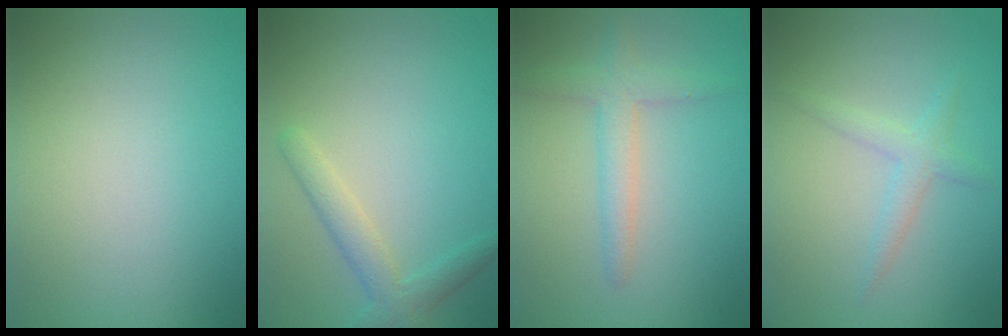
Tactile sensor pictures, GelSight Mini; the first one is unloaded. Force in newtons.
{"total": 2.7, "press": 2.7, "slide": 0.1}
{"total": 2.6, "press": 2.6, "slide": 0.2}
{"total": 1.9, "press": 1.9, "slide": 0.1}